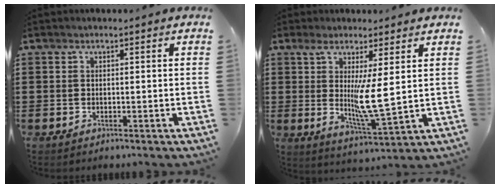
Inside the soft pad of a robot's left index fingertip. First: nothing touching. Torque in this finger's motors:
{"motor_torque": [1.47, -0.67, 0.53, 0.20]}